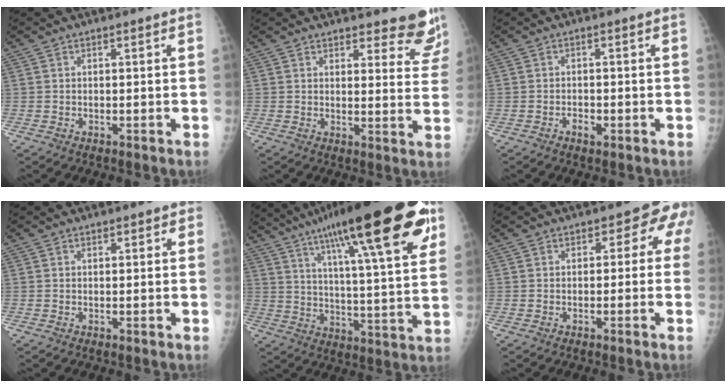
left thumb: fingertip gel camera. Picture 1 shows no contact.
{"total": 9.5, "force": [8.7, 2.8, 2.6], "torque": [0.012, -0.064, 0.082]}
{"total": 1.7, "force": [-0.9, 1.0, 1.1], "torque": [-0.016, 0.005, -0.015]}
{"total": 1.0, "force": [0.5, 0.7, 0.5], "torque": [0.008, 0.001, 0.001]}
{"total": 28.8, "force": [16.0, 5.7, 23.3], "torque": [-0.346, -0.023, 0.241]}
{"total": 4.1, "force": [0.0, 3.1, 2.7], "torque": [0.010, 0.011, -0.014]}